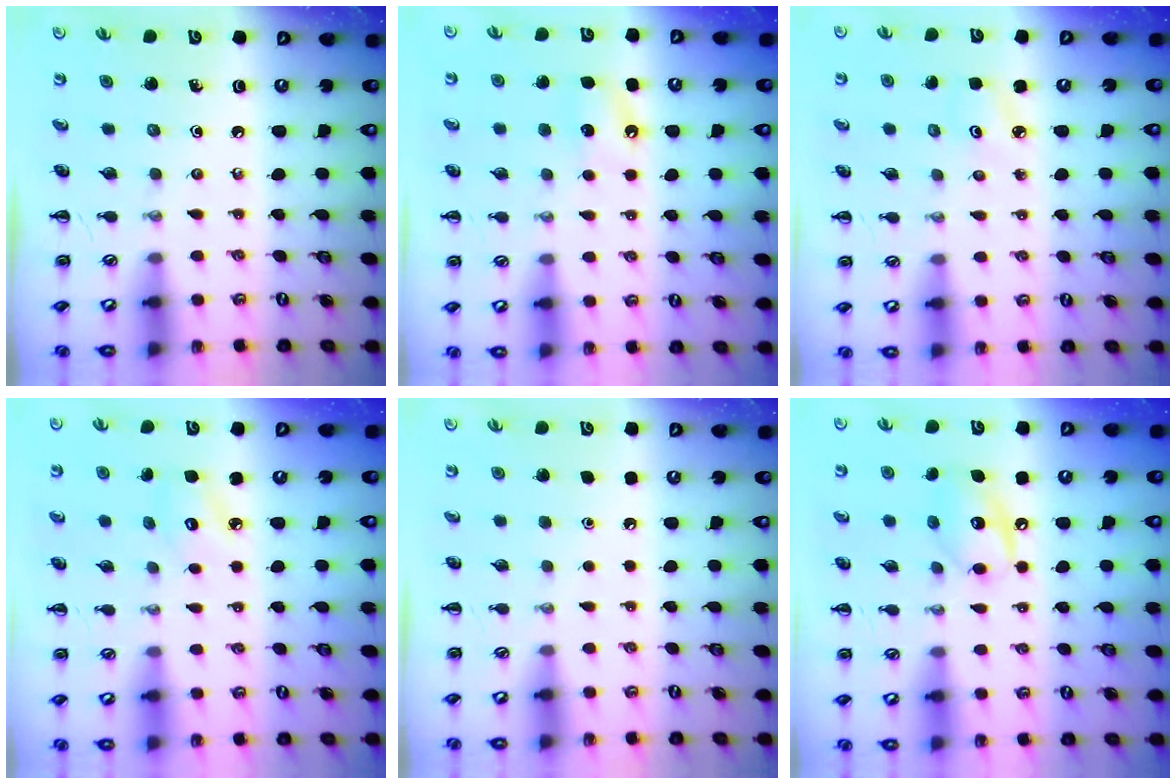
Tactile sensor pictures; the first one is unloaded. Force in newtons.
{"total": 6.9, "press": 6.7, "slide": 1.8}
{"total": 2.2, "press": 2.2, "slide": 0.5}
{"total": 4.0, "press": 3.9, "slide": 0.8}
{"total": 1.8, "press": 1.7, "slide": 0.1}
{"total": 10.0, "press": 9.9, "slide": 1.1}